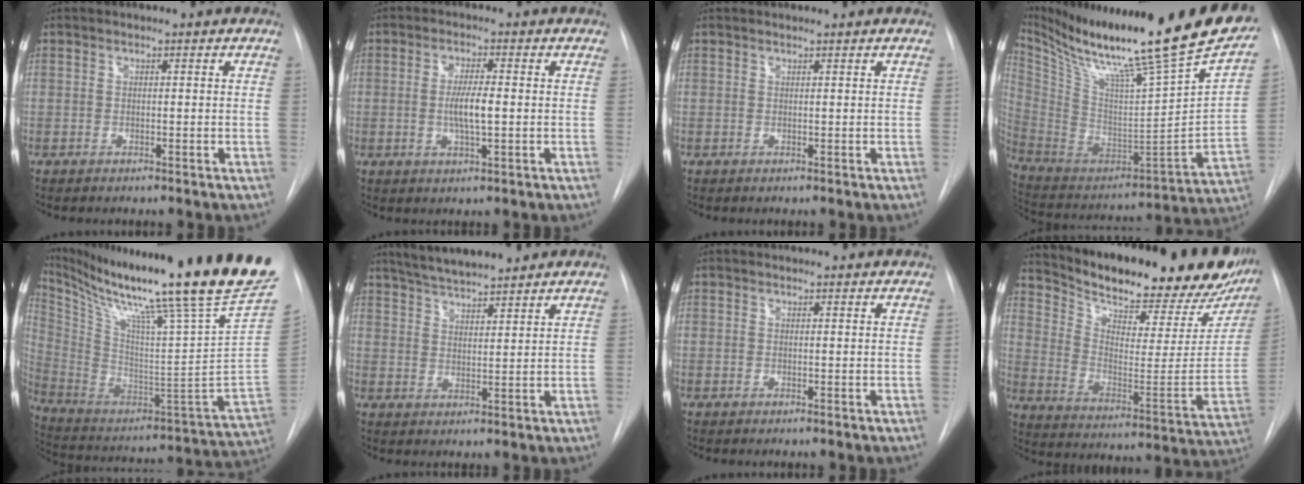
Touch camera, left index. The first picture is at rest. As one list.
[{"total": 4.7, "force": [-0.7, 0.8, 4.6], "torque": [-0.090, -0.007, -0.014]}, {"total": 0.5, "force": [0.5, -0.1, 0.1], "torque": [-0.009, 0.001, 0.008]}, {"total": 34.5, "force": [27.3, 2.7, 20.9], "torque": [-0.367, -0.086, 0.400]}, {"total": 37.0, "force": [28.1, -1.1, 24.1], "torque": [-0.360, -0.112, 0.417]}, {"total": 9.7, "force": [8.5, 1.2, 4.4], "torque": [-0.073, 0.015, 0.134]}, {"total": 1.9, "force": [1.7, 0.7, 0.4], "torque": [-0.010, 0.012, 0.013]}, {"total": 30.2, "force": [25.4, 7.8, 14.5], "torque": [-0.243, -0.068, 0.338]}]